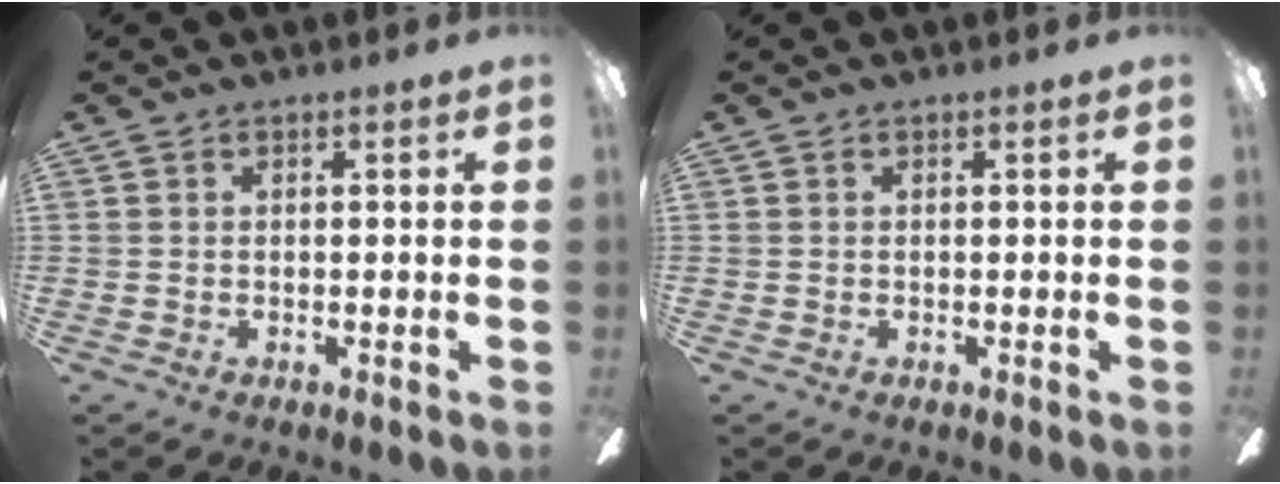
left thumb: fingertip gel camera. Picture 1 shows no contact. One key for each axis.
{"total": 0.0}